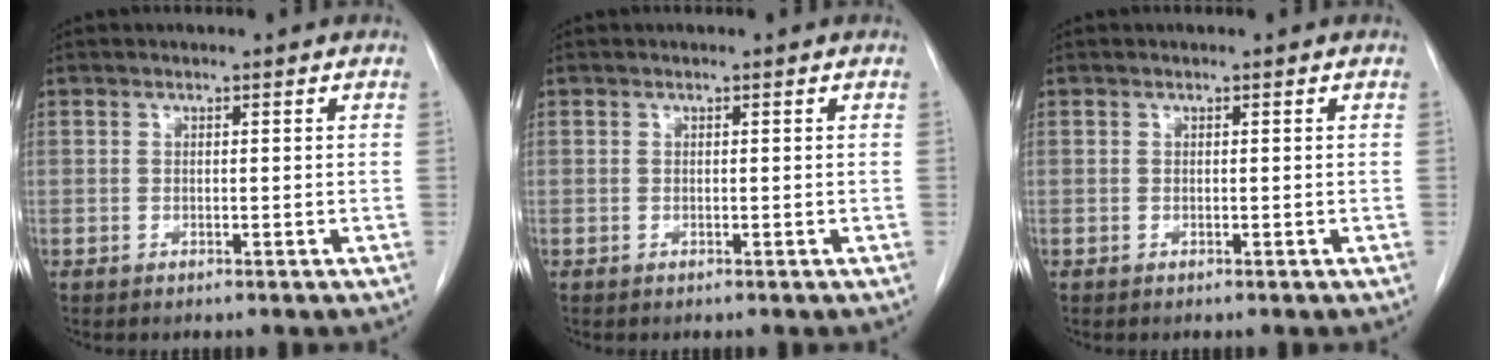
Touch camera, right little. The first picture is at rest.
{"total": 0.0}
{"total": 0.0}